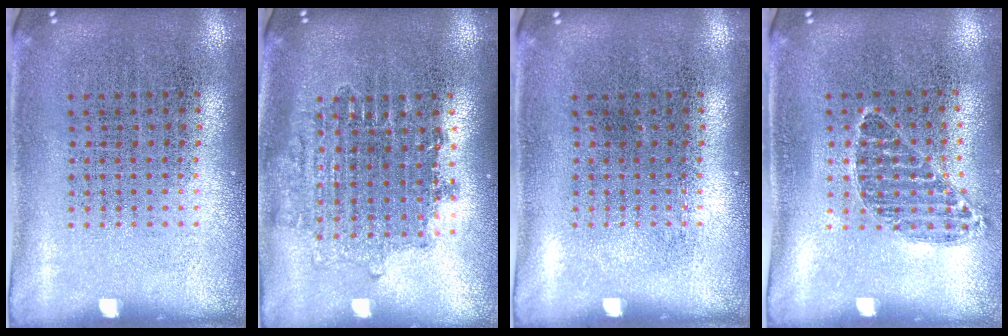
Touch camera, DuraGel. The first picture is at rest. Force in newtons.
{"total": 1.6, "press": 1.3, "slide": 0.9}
{"total": 0.0}
{"total": 0.9, "press": 0.7, "slide": 0.5}